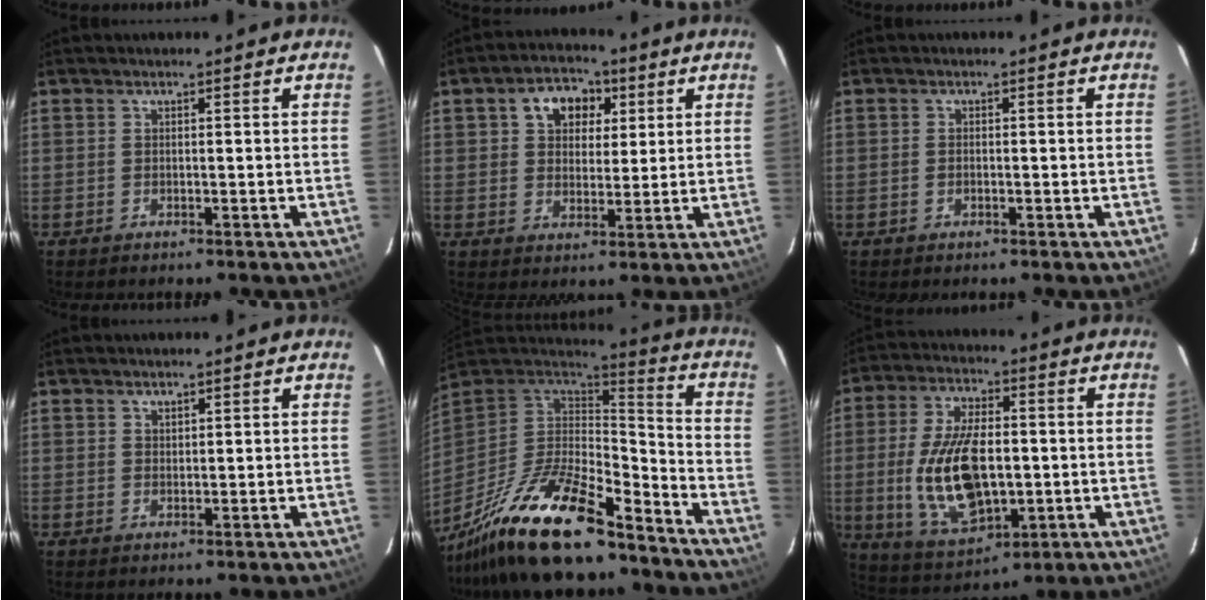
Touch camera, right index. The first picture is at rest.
{"total": 8.3, "force": [3.2, 6.1, 4.6], "torque": [-0.080, 0.026, 0.053]}
{"total": 1.0, "force": [-0.3, 0.7, 0.6], "torque": [-0.012, 0.001, -0.006]}
{"total": 1.0, "force": [0.9, 0.5, 0.1], "torque": [-0.001, 0.002, 0.016]}
{"total": 24.1, "force": [-17.4, 7.2, 15.0], "torque": [-0.294, -0.033, -0.296]}
{"total": 17.2, "force": [-1.5, 8.8, 14.7], "torque": [-0.301, -0.009, -0.012]}